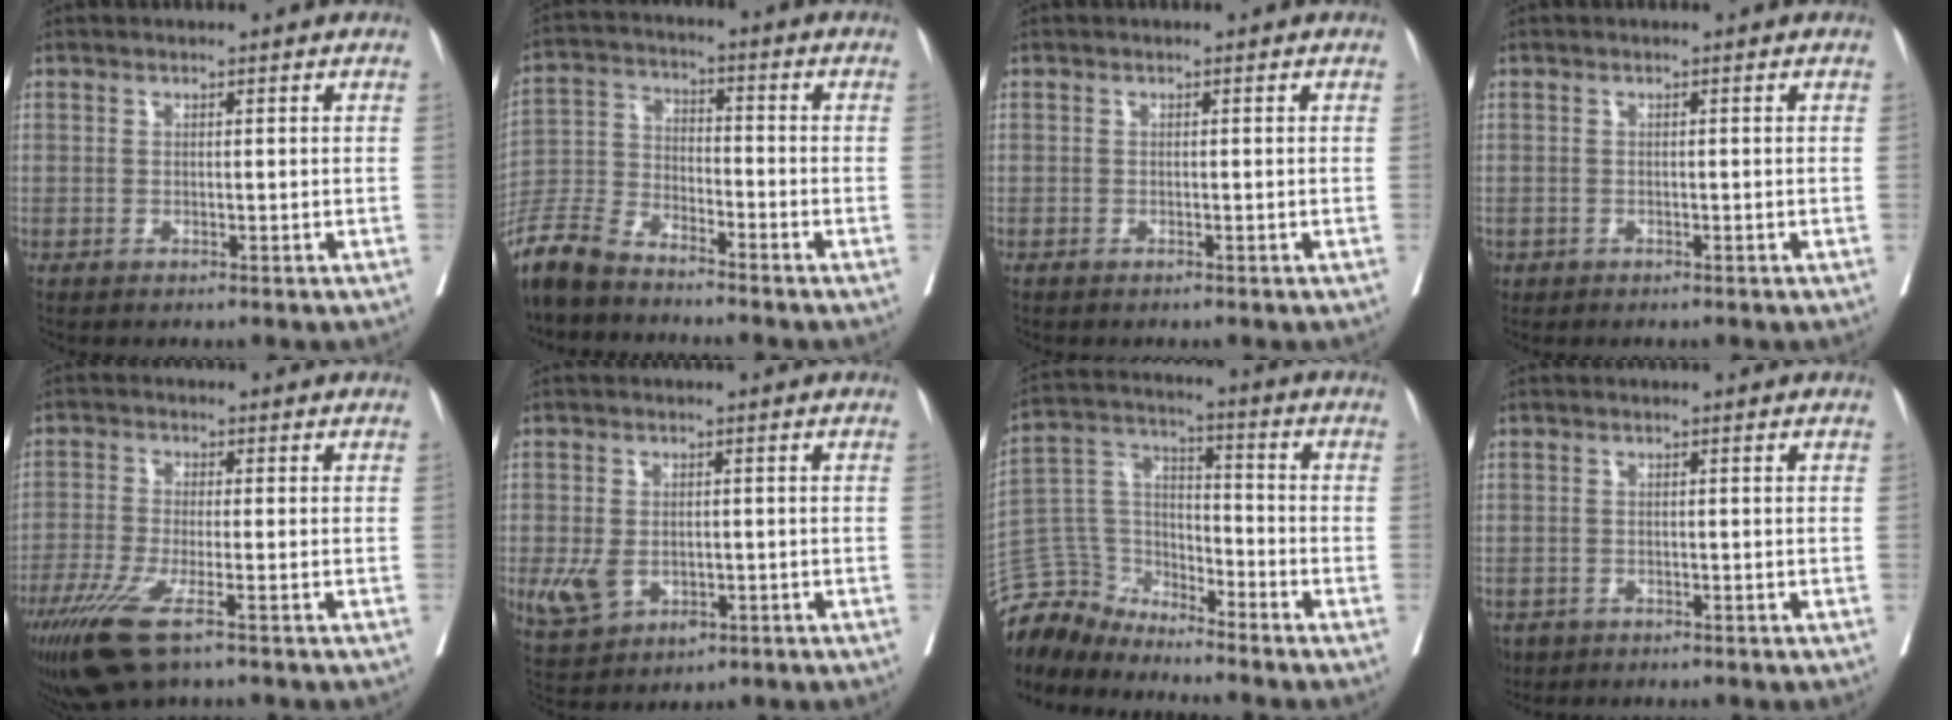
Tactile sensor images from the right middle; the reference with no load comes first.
{"total": 9.3, "force": [-8.5, 2.3, 3.2], "torque": [-0.069, -0.013, -0.172]}
{"total": 0.0}
{"total": 0.6, "force": [-0.4, 0.5, 0.1], "torque": [-0.007, 0.002, -0.005]}
{"total": 9.5, "force": [-5.9, 1.3, 7.3], "torque": [-0.137, -0.027, -0.103]}
{"total": 6.4, "force": [-1.7, 4.4, 4.3], "torque": [-0.086, -0.001, -0.012]}
{"total": 9.0, "force": [-8.8, 2.1, -0.5], "torque": [0.008, 0.041, -0.177]}
{"total": 2.6, "force": [-1.9, 1.7, 0.5], "torque": [-0.012, -0.001, -0.031]}